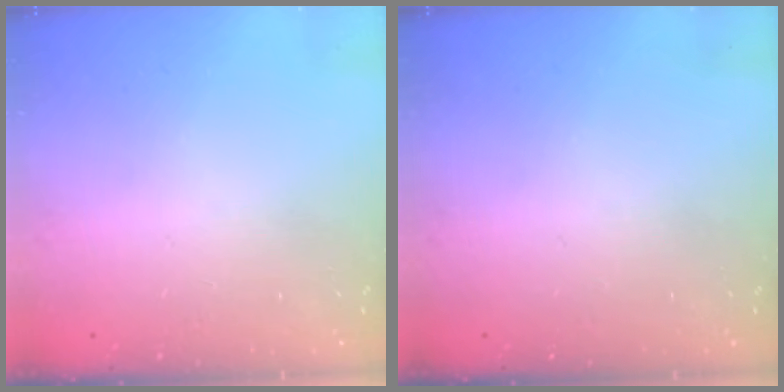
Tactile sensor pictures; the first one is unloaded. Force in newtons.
{"total": 0.0}